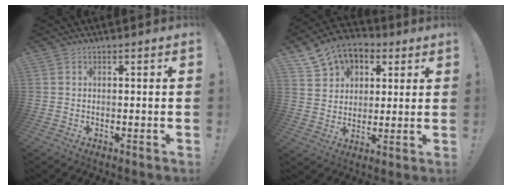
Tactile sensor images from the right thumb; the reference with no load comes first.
{"total": 11.2, "force": [6.3, 8.4, 3.9], "torque": [-0.067, -0.033, 0.127]}